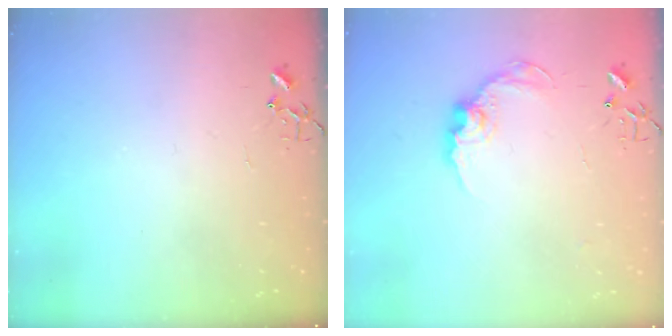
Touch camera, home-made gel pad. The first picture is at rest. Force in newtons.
{"total": 10.7, "press": 10.7, "slide": 0.5}